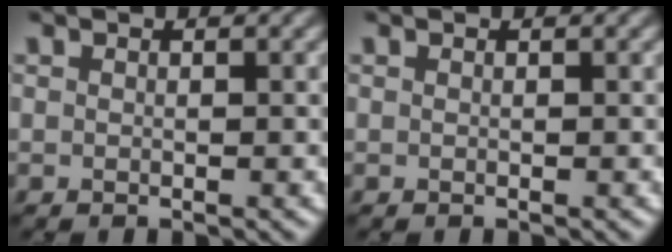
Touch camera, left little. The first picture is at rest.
{"total": 0.0}